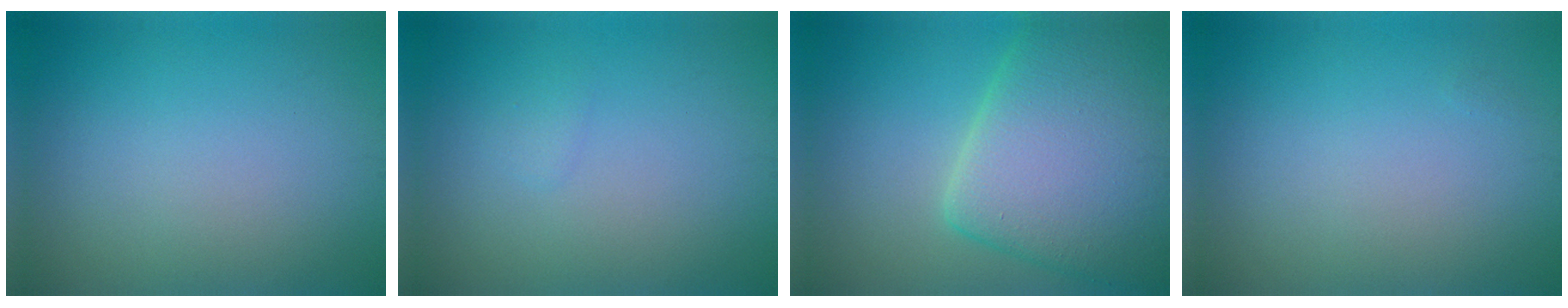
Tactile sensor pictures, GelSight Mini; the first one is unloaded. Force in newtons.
{"total": 0.5, "press": 0.5, "slide": 0.0}
{"total": 11.3, "press": 11.2, "slide": 0.4}
{"total": 0.0}